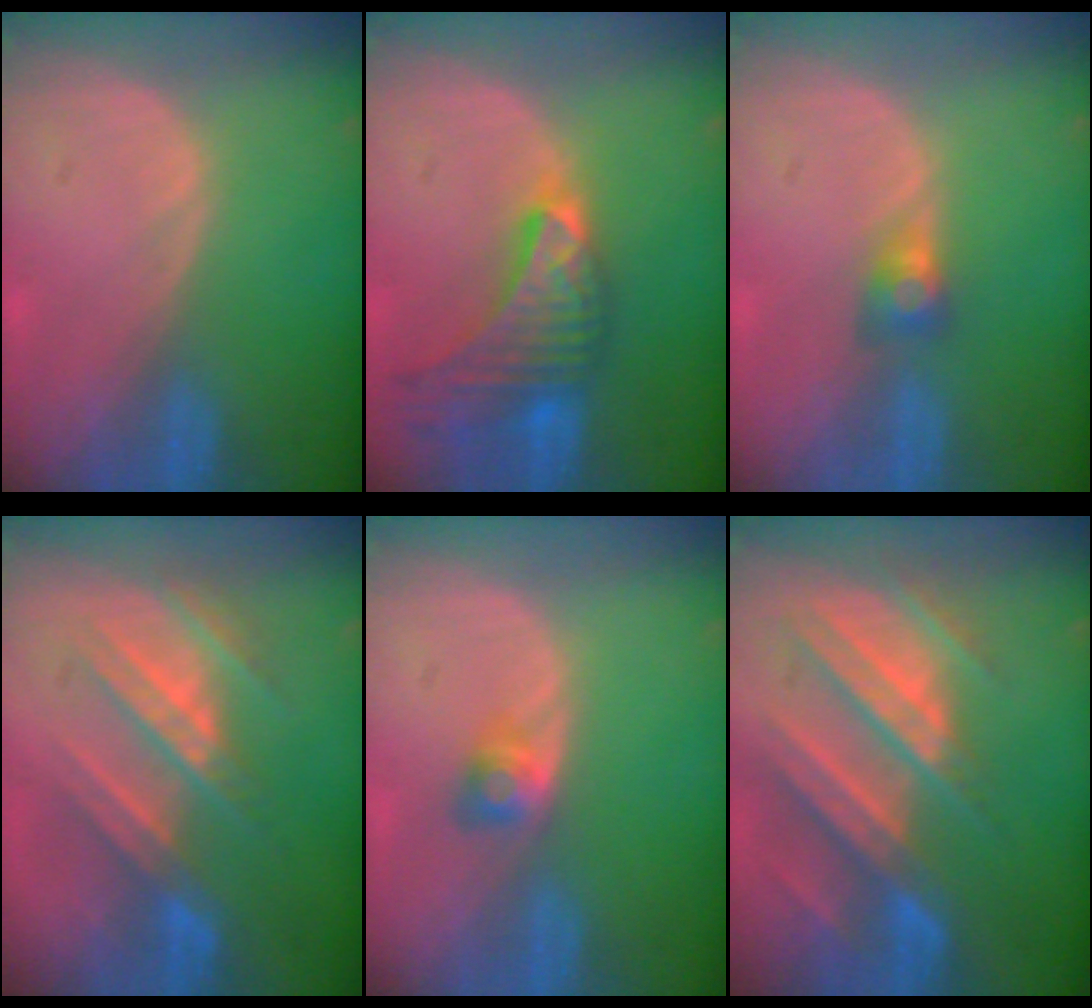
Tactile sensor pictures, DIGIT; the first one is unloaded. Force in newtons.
{"total": 9.6, "press": 8.5, "slide": 4.4}
{"total": 3.0, "press": 2.5, "slide": 1.7}
{"total": 8.1, "press": 8.0, "slide": 0.6}
{"total": 2.7, "press": 2.4, "slide": 1.1}
{"total": 11.1, "press": 9.9, "slide": 5.1}